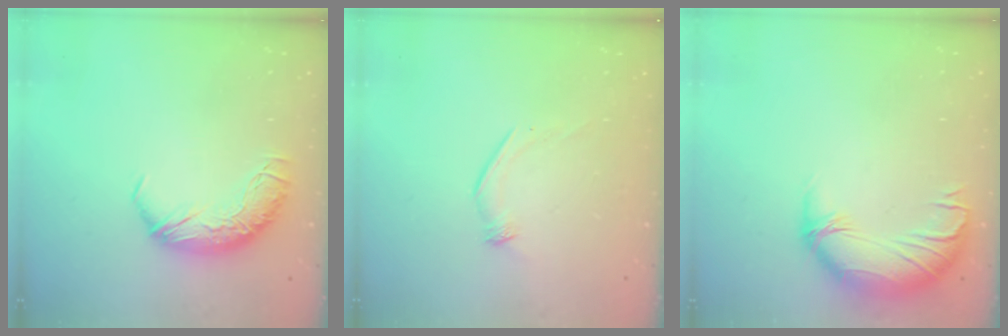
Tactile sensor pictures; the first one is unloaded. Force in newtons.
{"total": 5.9, "press": 5.8, "slide": 1.3}
{"total": 3.5, "press": 2.8, "slide": 2.1}